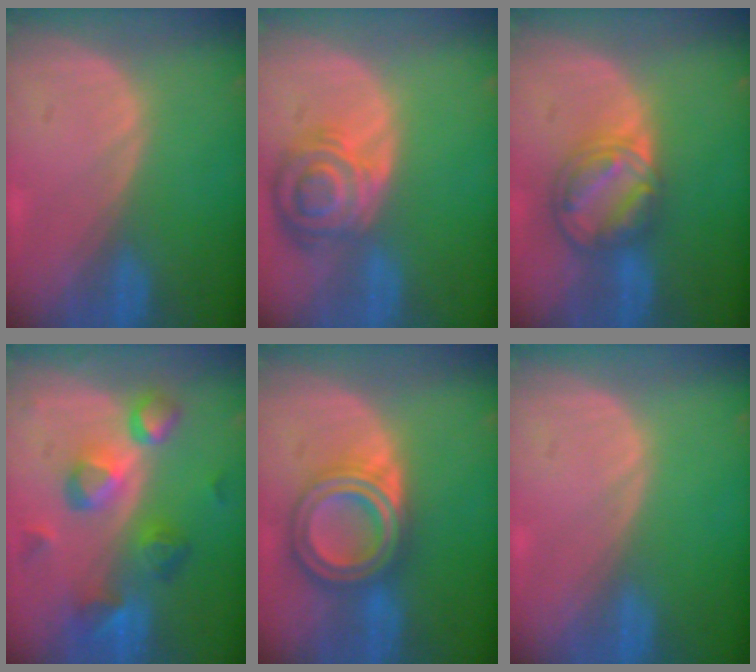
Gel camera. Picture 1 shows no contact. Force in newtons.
{"total": 8.4, "press": 7.4, "slide": 3.9}
{"total": 8.2, "press": 7.1, "slide": 4.1}
{"total": 9.4, "press": 8.4, "slide": 4.3}
{"total": 8.0, "press": 8.0, "slide": 0.5}
{"total": 0.0}